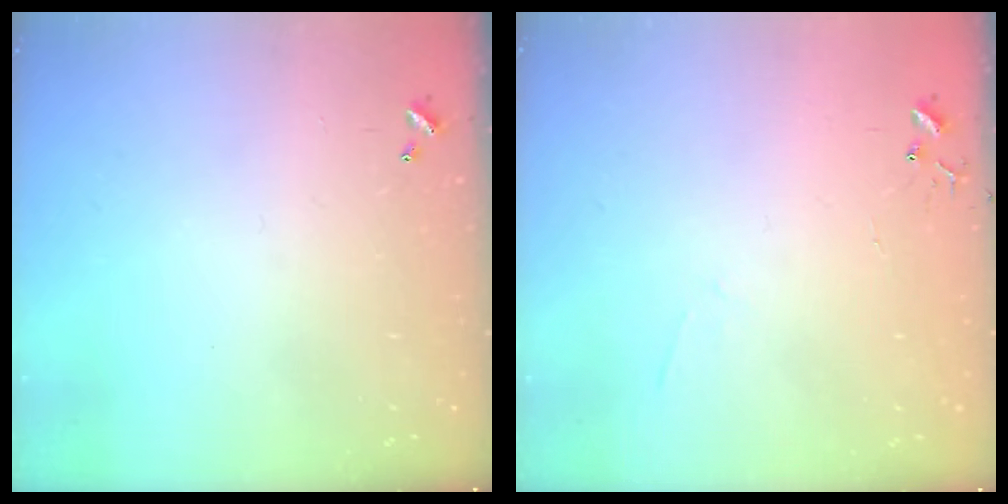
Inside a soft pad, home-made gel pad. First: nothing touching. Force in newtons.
{"total": 4.4, "press": 4.4, "slide": 0.4}